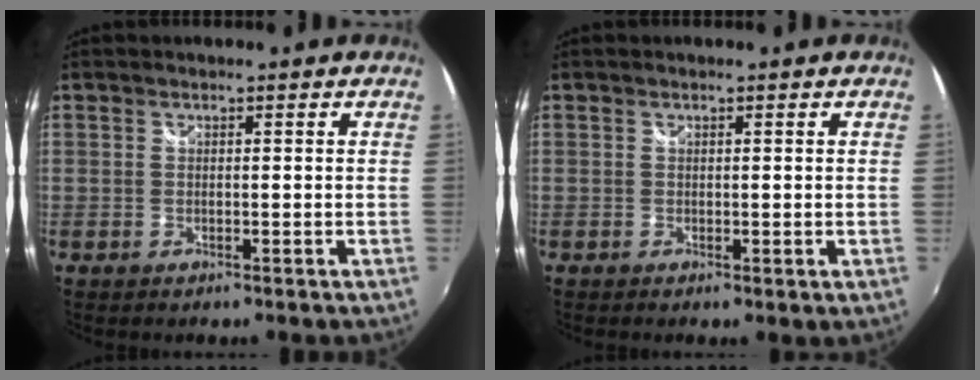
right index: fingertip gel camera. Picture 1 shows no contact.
{"total": 0.6, "force": [0.2, 0.2, 0.5], "torque": [-0.010, 0.000, 0.002]}